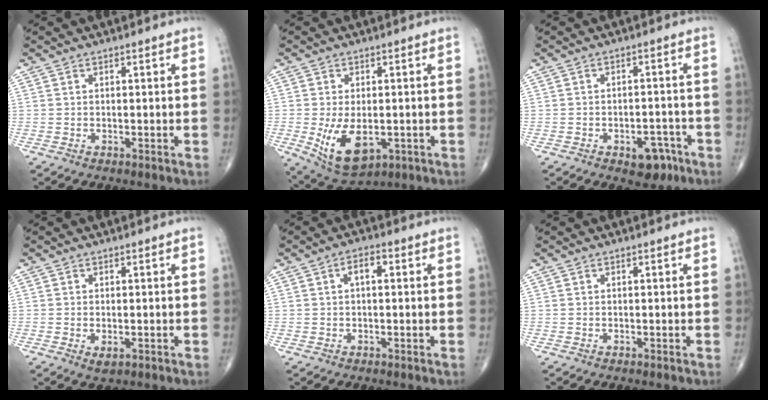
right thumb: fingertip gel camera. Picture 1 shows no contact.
{"total": 10.2, "force": [-2.2, 5.7, 8.2], "torque": [-0.138, -0.013, -0.019]}
{"total": 5.9, "force": [-3.2, 3.4, 3.6], "torque": [-0.026, 0.024, -0.039]}
{"total": 1.9, "force": [-0.5, 0.9, 1.5], "torque": [-0.027, -0.003, -0.006]}
{"total": 3.1, "force": [0.6, 1.5, 2.7], "torque": [-0.041, 0.011, 0.008]}
{"total": 0.0}